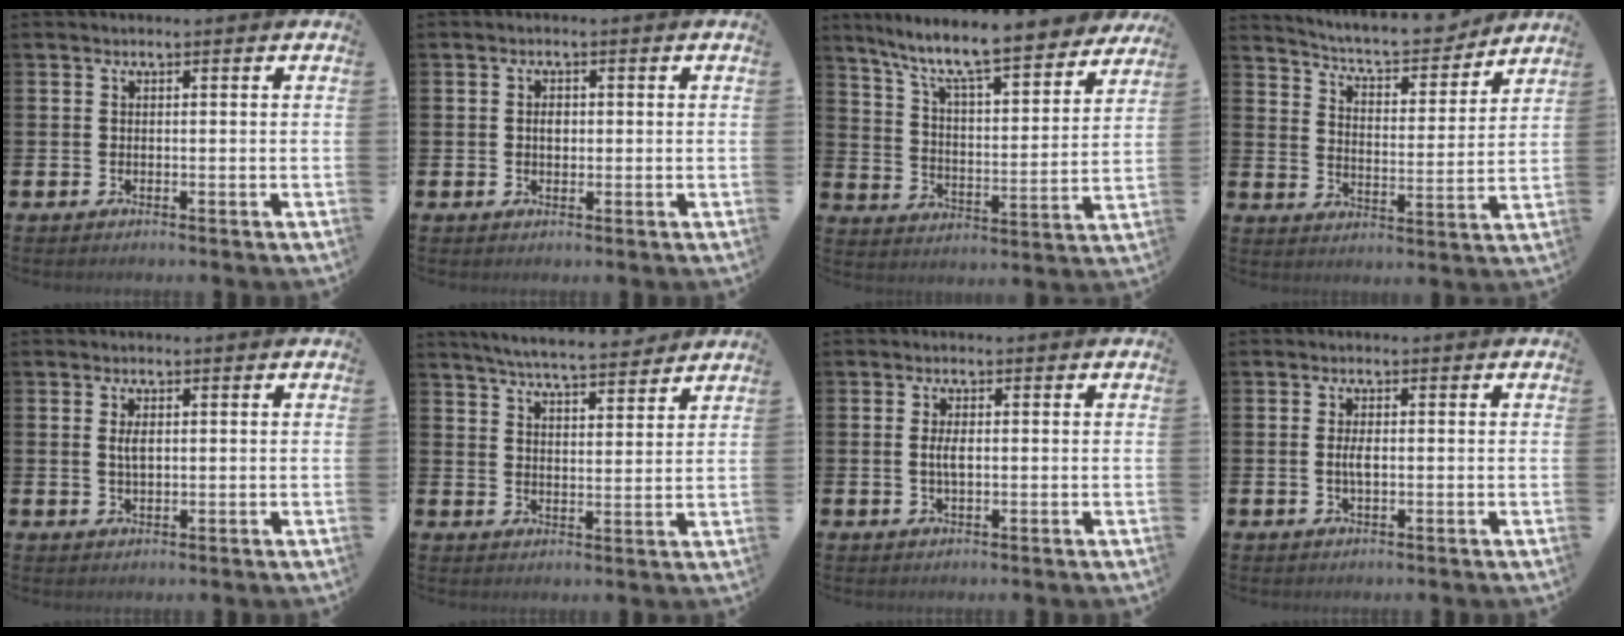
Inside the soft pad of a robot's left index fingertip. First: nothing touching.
{"total": 1.8, "force": [0.1, 1.3, 1.3], "torque": [-0.010, 0.001, -0.003]}
{"total": 10.0, "force": [8.9, 1.2, 4.3], "torque": [-0.117, -0.064, 0.149]}
{"total": 7.0, "force": [6.6, 1.3, 1.8], "torque": [-0.052, -0.055, 0.108]}
{"total": 2.0, "force": [0.6, 0.9, 1.7], "torque": [-0.028, 0.001, 0.006]}
{"total": 5.9, "force": [5.8, 0.4, 1.2], "torque": [-0.036, -0.036, 0.101]}
{"total": 2.6, "force": [0.2, 1.0, 2.4], "torque": [-0.046, 0.003, 0.000]}
{"total": 2.3, "force": [0.0, 0.8, 2.1], "torque": [-0.039, 0.001, -0.002]}